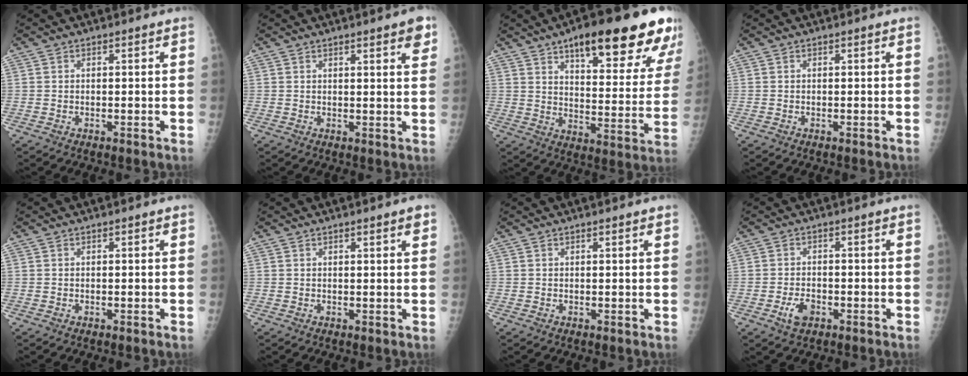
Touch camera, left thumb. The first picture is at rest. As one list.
[{"total": 4.4, "force": [2.7, 0.8, 3.5], "torque": [-0.035, -0.010, 0.030]}, {"total": 24.7, "force": [15.1, 7.1, 18.2], "torque": [-0.212, -0.044, 0.212]}, {"total": 0.0}, {"total": 0.0}, {"total": 2.0, "force": [1.2, 0.2, 1.6], "torque": [-0.021, -0.005, 0.015]}, {"total": 1.0, "force": [0.7, 0.2, 0.7], "torque": [-0.008, 0.000, 0.009]}, {"total": 3.8, "force": [-1.8, 2.3, 2.4], "torque": [-0.040, 0.009, -0.030]}]